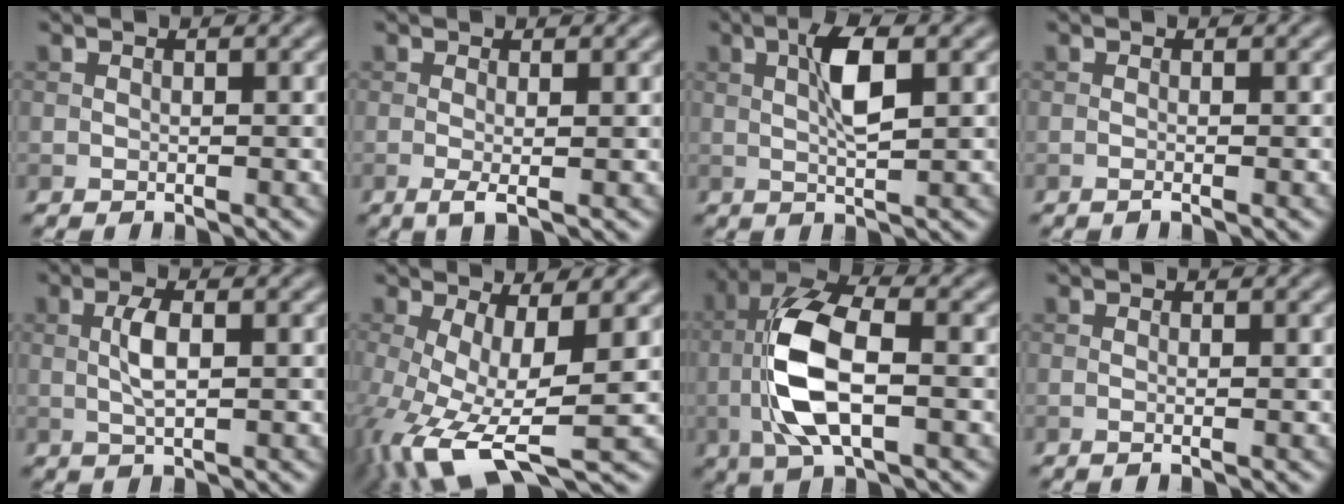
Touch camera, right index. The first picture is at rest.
{"total": 1.7, "force": [-0.3, 0.3, 1.7], "torque": [-0.032, -0.004, -0.006]}
{"total": 4.1, "force": [0.9, 0.9, 3.9], "torque": [-0.075, 0.005, 0.015]}
{"total": 0.8, "force": [-0.3, 0.2, 0.8], "torque": [-0.011, -0.006, -0.008]}
{"total": 2.7, "force": [0.2, 0.8, 2.5], "torque": [-0.056, 0.004, 0.004]}
{"total": 9.9, "force": [-2.4, 3.6, 8.8], "torque": [-0.185, -0.020, -0.036]}
{"total": 8.8, "force": [-1.2, 3.8, 7.8], "torque": [-0.171, 0.012, -0.026]}
{"total": 0.9, "force": [-0.1, 0.2, 0.8], "torque": [-0.011, -0.003, -0.005]}